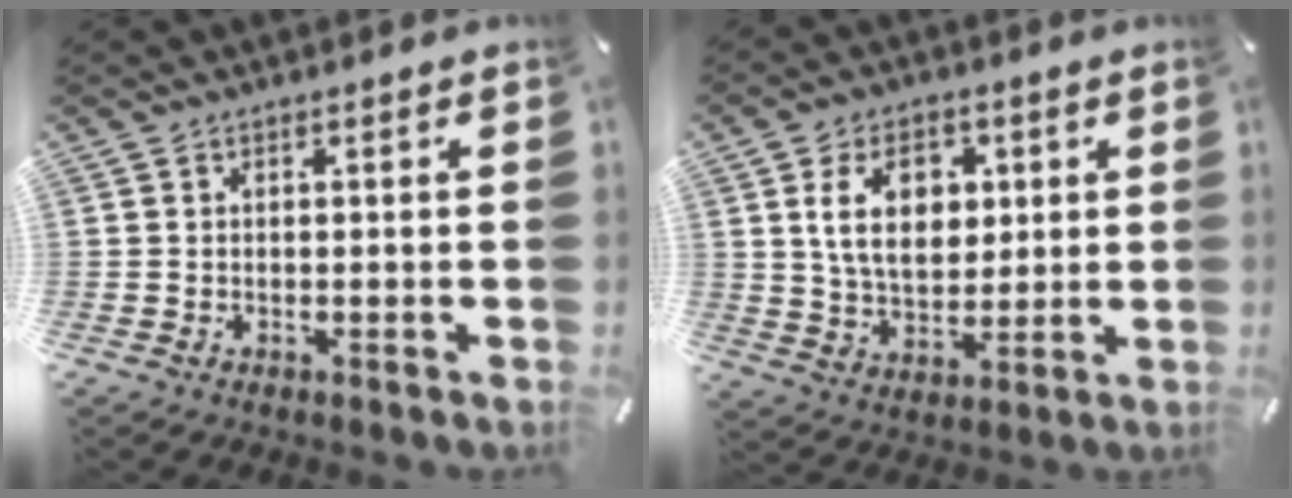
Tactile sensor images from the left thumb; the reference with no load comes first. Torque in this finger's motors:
{"motor_torque": [0.73, 0.67, 1.39, -0.30, 0.48]}